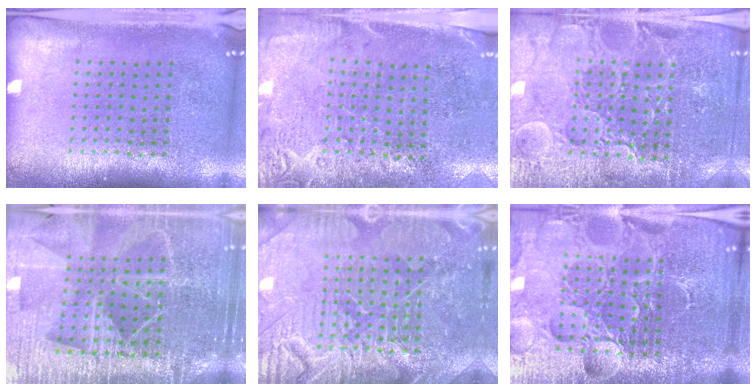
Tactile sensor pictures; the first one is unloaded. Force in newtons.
{"total": 2.7, "press": 2.4, "slide": 1.2}
{"total": 4.3, "press": 4.1, "slide": 1.3}
{"total": 5.5, "press": 4.9, "slide": 2.4}
{"total": 4.6, "press": 4.6, "slide": 0.5}
{"total": 6.5, "press": 5.8, "slide": 3.0}